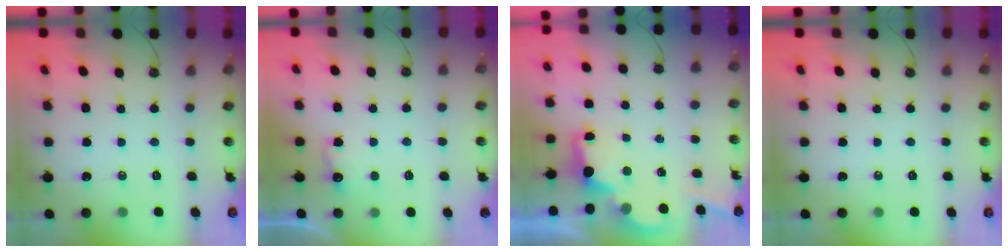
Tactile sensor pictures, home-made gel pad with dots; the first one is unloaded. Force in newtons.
{"total": 5.1, "press": 5.0, "slide": 1.0}
{"total": 2.7, "press": 2.5, "slide": 0.8}
{"total": 0.0}